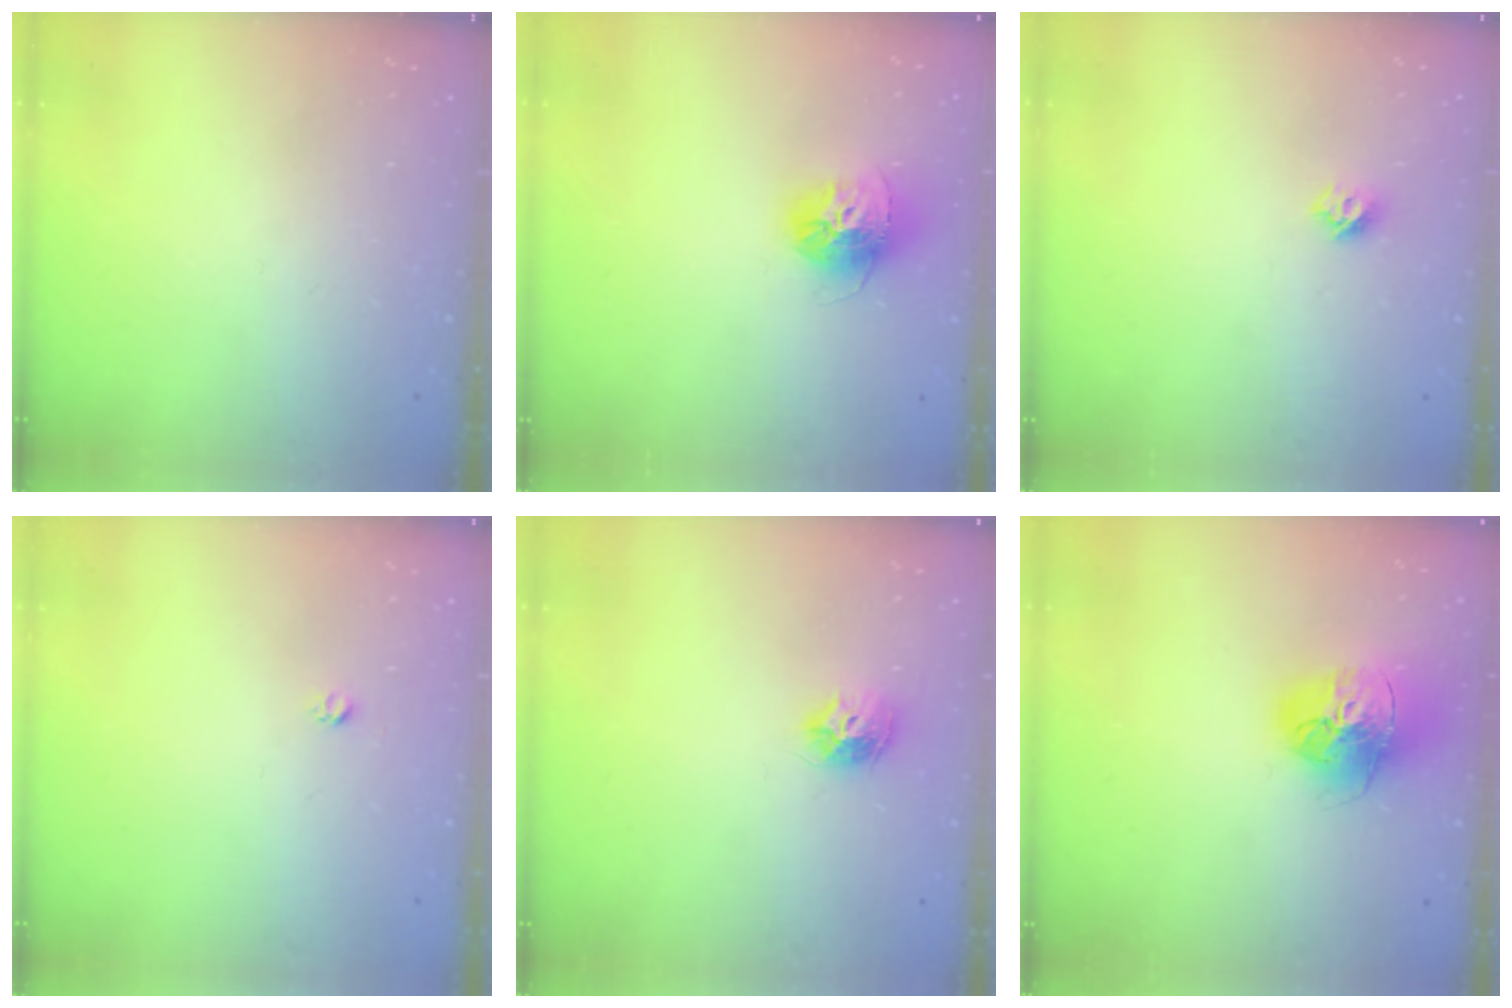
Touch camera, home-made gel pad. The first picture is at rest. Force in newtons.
{"total": 13.8, "press": 13.8, "slide": 1.0}
{"total": 5.7, "press": 5.7, "slide": 0.5}
{"total": 2.7, "press": 2.7, "slide": 0.3}
{"total": 8.8, "press": 8.8, "slide": 0.2}
{"total": 18.4, "press": 18.3, "slide": 1.8}